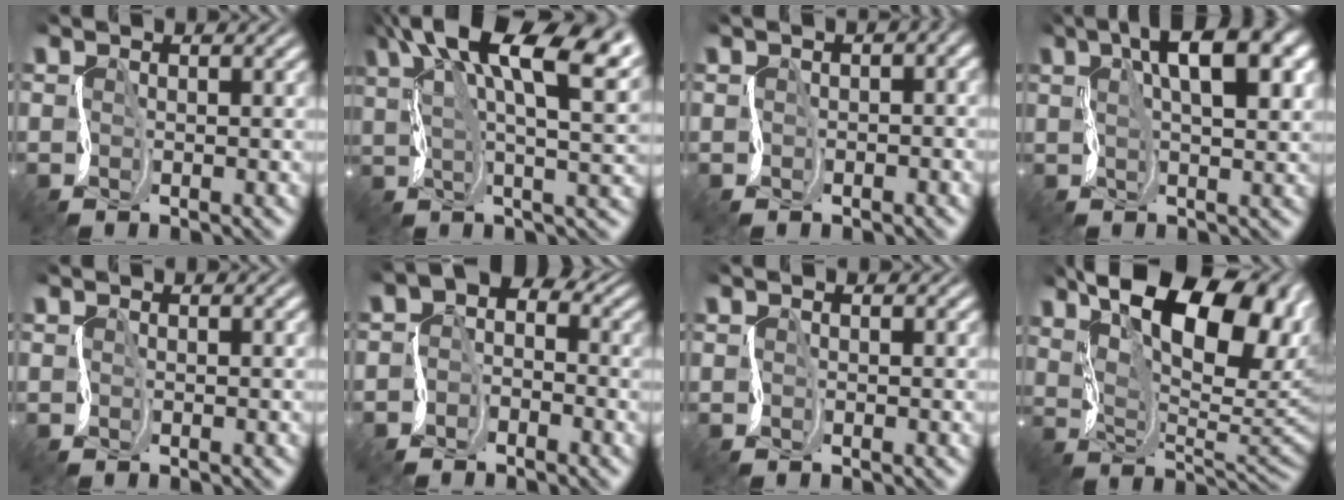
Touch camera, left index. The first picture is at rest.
{"total": 14.5, "force": [7.6, 4.9, 11.4], "torque": [-0.188, 0.035, 0.109]}
{"total": 3.8, "force": [0.6, 2.2, 3.0], "torque": [-0.038, 0.010, 0.002]}
{"total": 9.4, "force": [3.5, 3.4, 8.0], "torque": [-0.121, 0.018, 0.048]}
{"total": 0.0}
{"total": 3.7, "force": [-0.5, 2.6, 2.6], "torque": [-0.030, 0.010, -0.024]}
{"total": 0.0}
{"total": 15.0, "force": [6.9, 6.8, 11.4], "torque": [-0.161, 0.019, 0.101]}